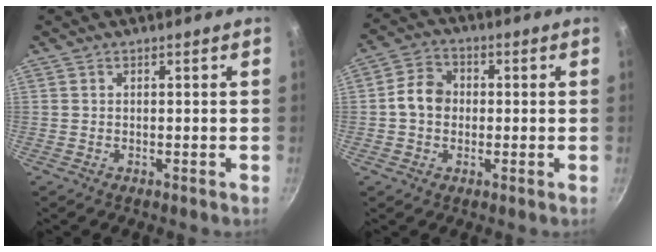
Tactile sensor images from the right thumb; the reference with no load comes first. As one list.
[{"total": 6.6, "force": [-0.2, 5.5, 3.6], "torque": [-0.037, 0.018, -0.017]}]